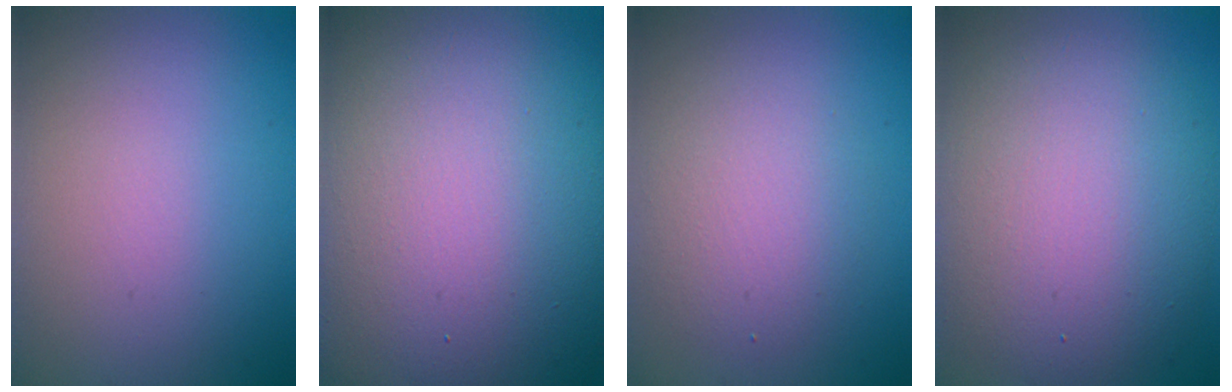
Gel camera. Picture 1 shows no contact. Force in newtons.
{"total": 21.8, "press": 21.8, "slide": 1.0}
{"total": 2.0, "press": 2.0, "slide": 0.2}
{"total": 10.1, "press": 10.1, "slide": 0.7}